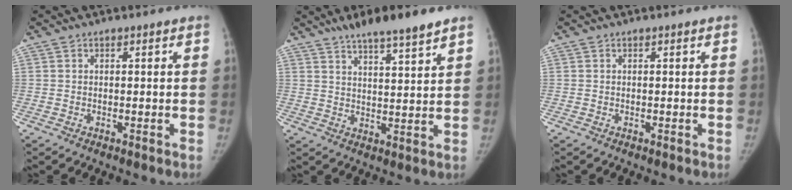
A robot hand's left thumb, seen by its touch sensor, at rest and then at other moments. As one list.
[{"total": 10.5, "force": [7.9, 1.6, 6.8], "torque": [-0.097, -0.029, 0.129]}, {"total": 0.0}]